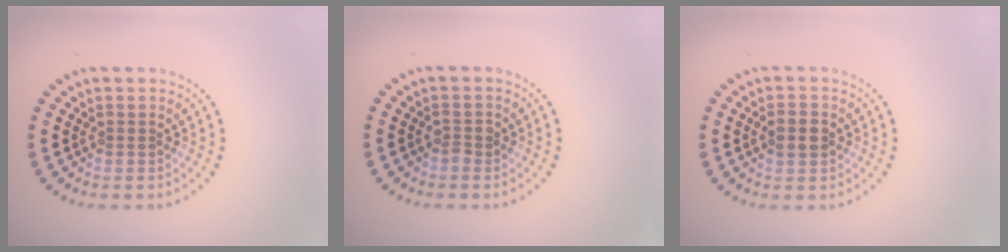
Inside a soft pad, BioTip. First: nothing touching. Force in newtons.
{"total": 0.8, "press": 0.8, "slide": 0.2}
{"total": 2.6, "press": 2.6, "slide": 0.1}